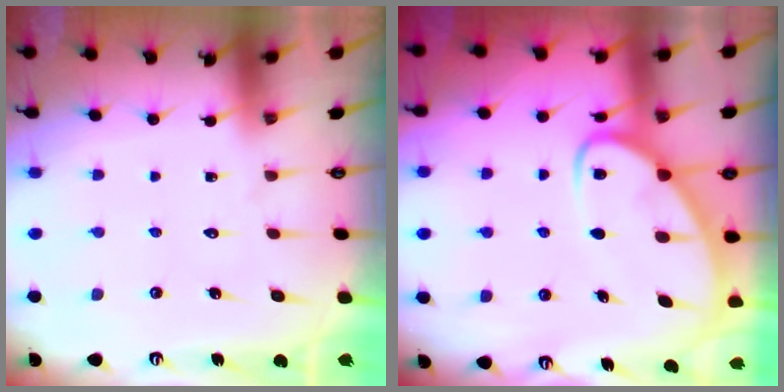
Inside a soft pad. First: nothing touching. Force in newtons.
{"total": 7.2, "press": 7.1, "slide": 0.8}